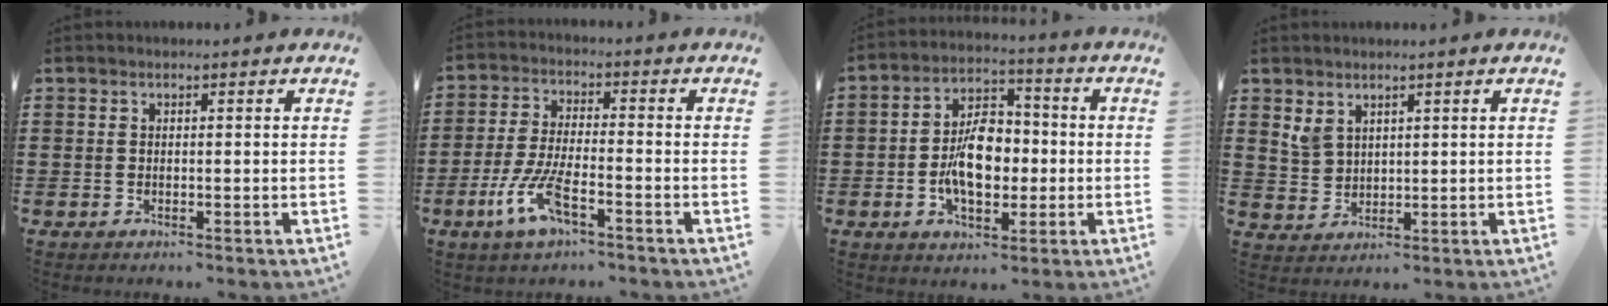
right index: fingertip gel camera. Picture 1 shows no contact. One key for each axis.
{"total": 8.1, "fx": -3.9, "fy": 2.2, "fz": 6.7, "tx": -0.154, "ty": -0.012, "tz": -0.076}
{"total": 9.2, "fx": -1.2, "fy": 5.4, "fz": 7.3, "tx": -0.136, "ty": 0.002, "tz": -0.026}
{"total": 3.3, "fx": 2.1, "fy": 2.2, "fz": 1.2, "tx": -0.031, "ty": 0.009, "tz": 0.041}